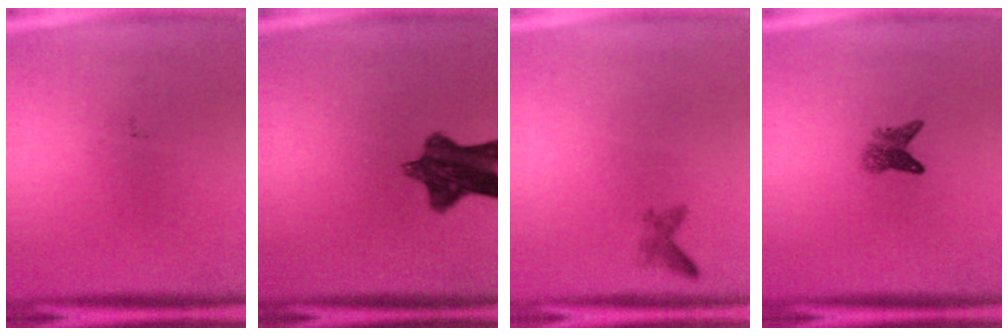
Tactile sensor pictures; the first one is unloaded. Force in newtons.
{"total": 9.8}
{"total": 1.1}
{"total": 2.6}